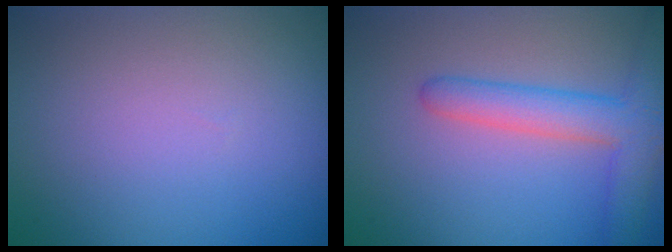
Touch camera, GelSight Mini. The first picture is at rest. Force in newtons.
{"total": 4.7, "press": 4.7, "slide": 0.2}